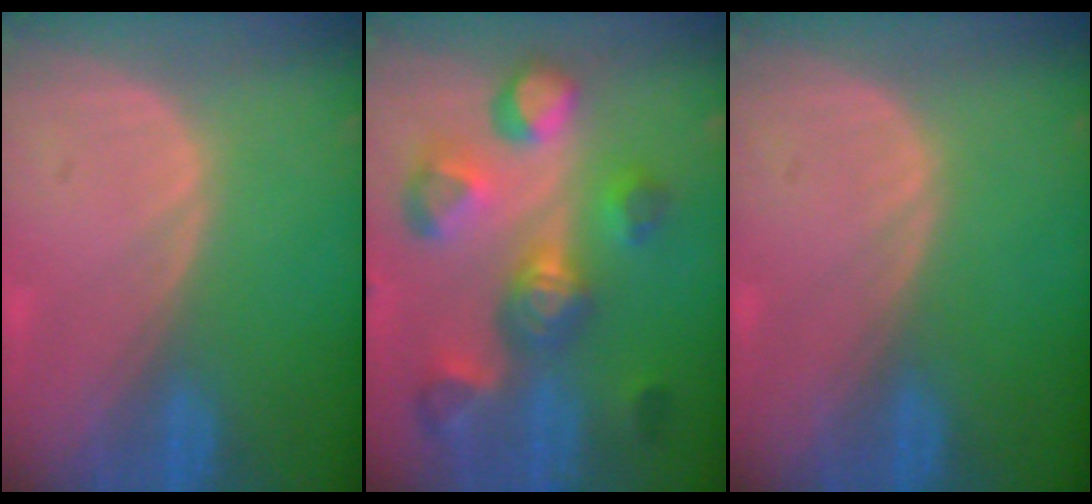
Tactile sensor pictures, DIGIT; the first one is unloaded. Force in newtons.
{"total": 11.0, "press": 9.9, "slide": 4.7}
{"total": 0.0}